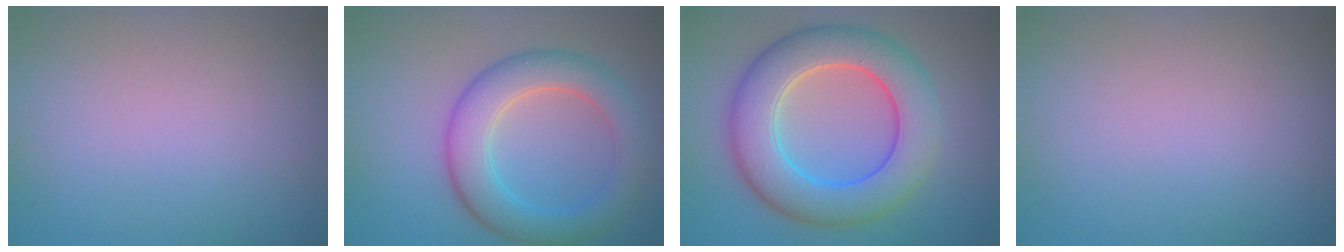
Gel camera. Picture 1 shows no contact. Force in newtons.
{"total": 5.9, "press": 5.9, "slide": 0.1}
{"total": 8.9, "press": 8.9, "slide": 0.2}
{"total": 0.0}